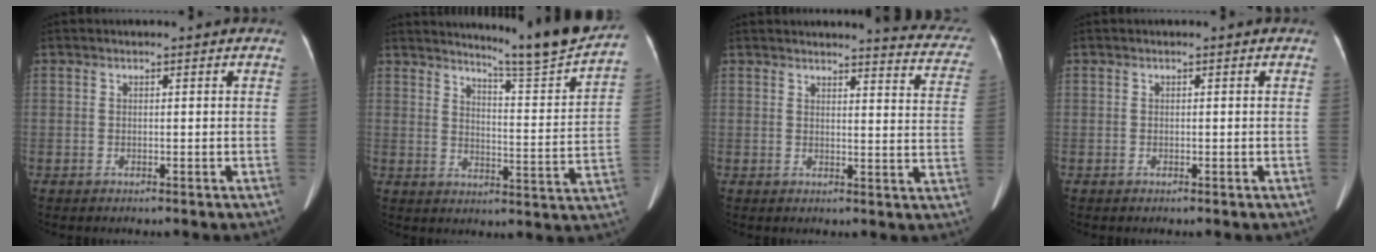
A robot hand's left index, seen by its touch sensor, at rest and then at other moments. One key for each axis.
{"total": 13.5, "fx": 12.8, "fy": -2.0, "fz": 4.0, "tx": -0.065, "ty": -0.061, "tz": 0.168}
{"total": 11.3, "fx": 10.9, "fy": 1.4, "fz": 2.6, "tx": -0.001, "ty": -0.060, "tz": 0.092}
{"total": 0.0}